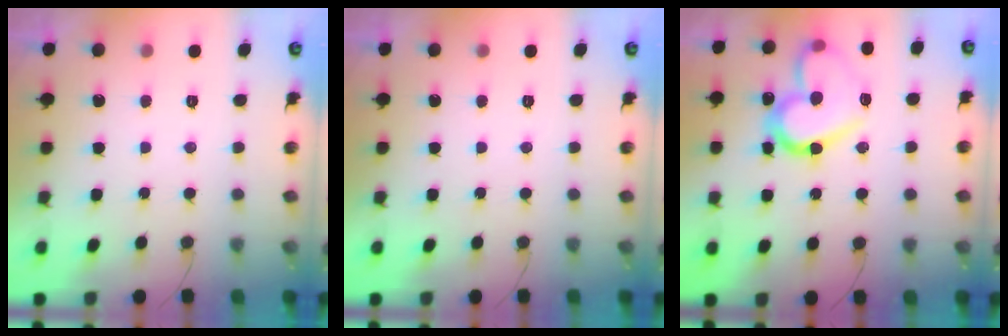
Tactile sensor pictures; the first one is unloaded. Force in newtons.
{"total": 0.0}
{"total": 18.4, "press": 18.2, "slide": 2.0}